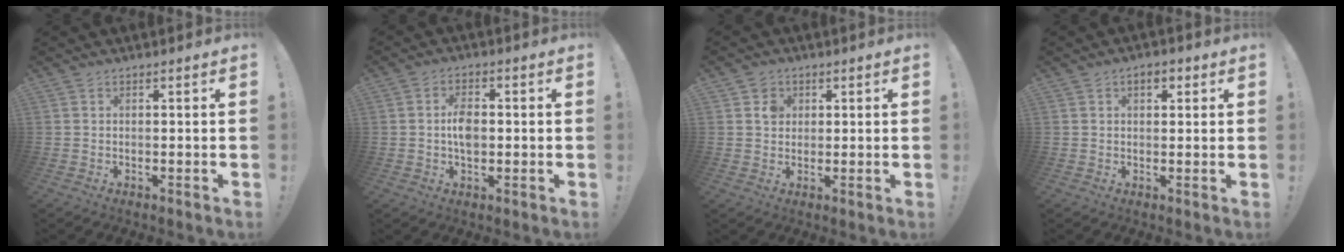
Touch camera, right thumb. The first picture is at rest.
{"total": 5.7, "force": [-0.4, 3.5, 4.5], "torque": [-0.079, 0.007, -0.009]}
{"total": 3.7, "force": [1.2, 3.3, 1.2], "torque": [-0.004, -0.005, 0.016]}
{"total": 3.3, "force": [1.2, 1.9, 2.4], "torque": [-0.033, 0.002, 0.018]}